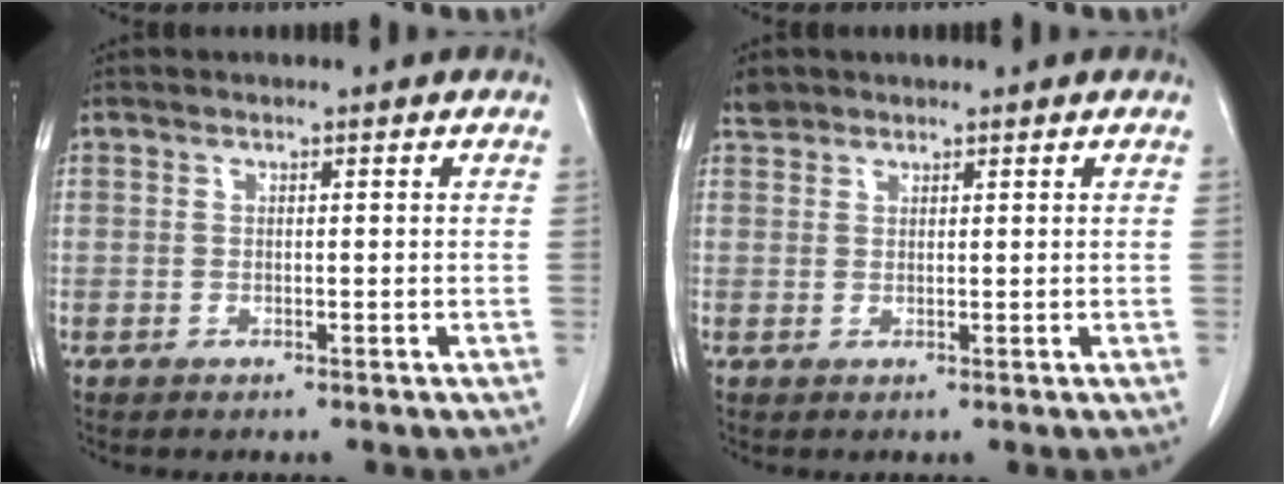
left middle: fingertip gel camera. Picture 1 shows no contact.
{"total": 1.6, "force": [1.4, 0.7, -0.1], "torque": [0.001, 0.005, 0.025]}